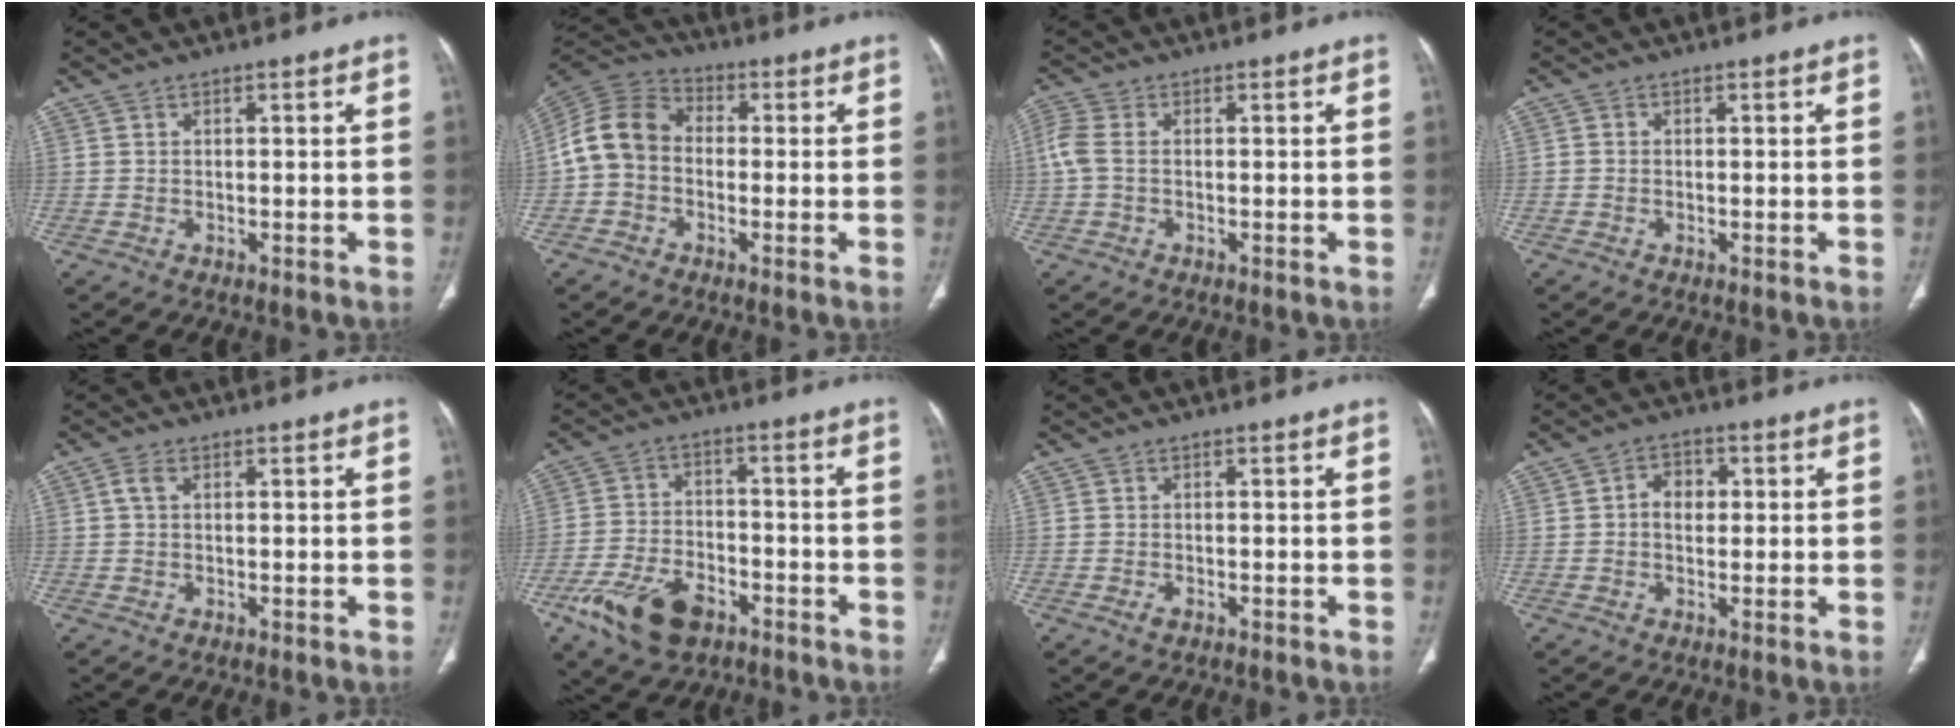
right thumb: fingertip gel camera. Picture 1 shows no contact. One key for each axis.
{"total": 10.1, "fx": -1.0, "fy": 8.0, "fz": 6.1, "tx": -0.112, "ty": 0.031, "tz": -0.035}
{"total": 3.9, "fx": 0.0, "fy": 2.4, "fz": 3.1, "tx": -0.095, "ty": 0.009, "tz": -0.005}
{"total": 0.6, "fx": -0.2, "fy": 0.5, "fz": 0.3, "tx": -0.003, "ty": 0.002, "tz": -0.008}
{"total": 1.7, "fx": 0.4, "fy": 1.0, "fz": 1.3, "tx": -0.033, "ty": 0.009, "tz": 0.009}
{"total": 12.4, "fx": -7.0, "fy": 6.8, "fz": 7.6, "tx": -0.139, "ty": 0.022, "tz": -0.126}
{"total": 0.9, "fx": -0.6, "fy": 0.5, "fz": 0.6, "tx": -0.016, "ty": 0.002, "tz": -0.011}
{"total": 4.5, "fx": 0.3, "fy": 3.4, "fz": 2.9, "tx": -0.029, "ty": 0.011, "tz": -0.002}